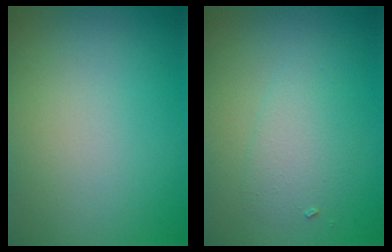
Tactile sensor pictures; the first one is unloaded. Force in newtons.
{"total": 2.3, "press": 2.3, "slide": 0.2}